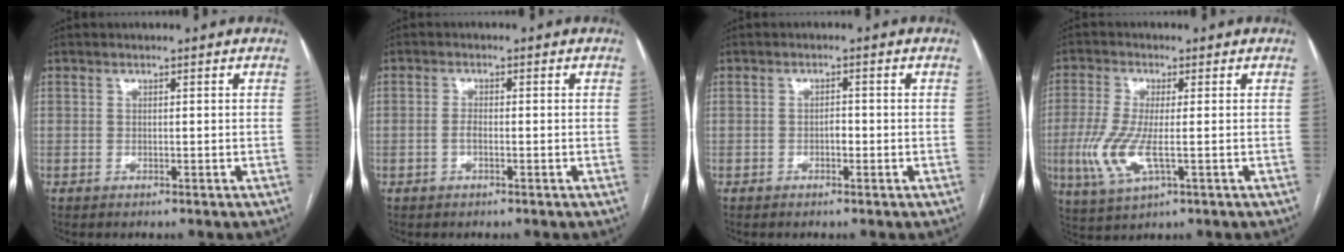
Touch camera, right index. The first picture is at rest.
{"total": 1.5, "force": [-0.5, 0.5, 1.3], "torque": [-0.026, 0.003, -0.010]}
{"total": 1.4, "force": [-0.5, 0.7, 1.1], "torque": [-0.016, 0.004, -0.009]}
{"total": 8.2, "force": [-1.6, 2.2, 7.7], "torque": [-0.181, -0.018, -0.029]}